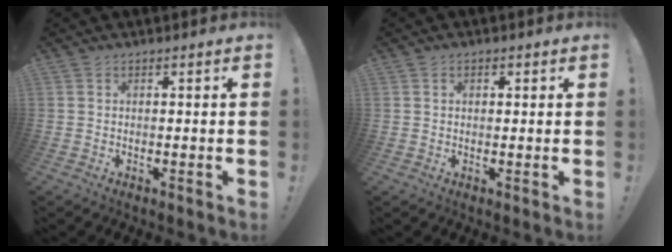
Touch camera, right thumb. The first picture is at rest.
{"total": 1.0, "force": [0.3, 0.8, 0.5], "torque": [-0.006, 0.002, 0.005]}